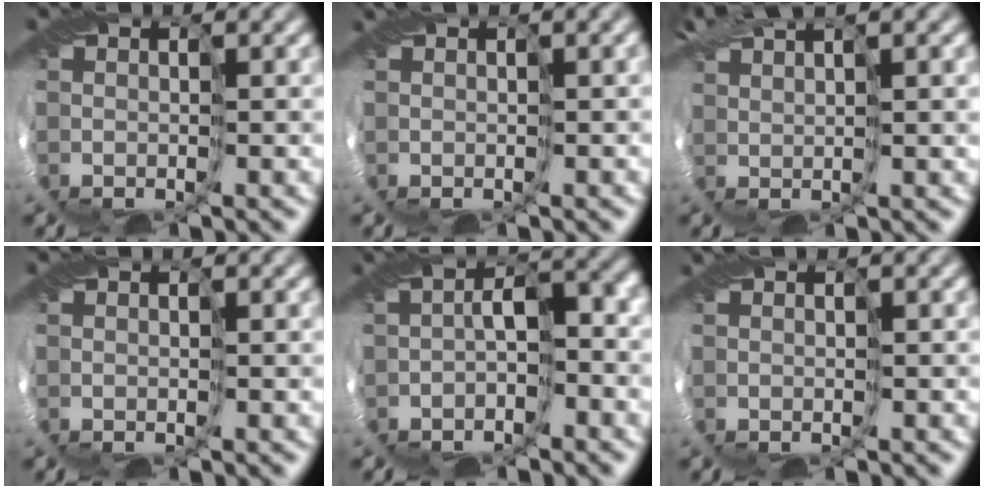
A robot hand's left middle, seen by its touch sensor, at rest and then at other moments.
{"total": 3.7, "force": [1.6, 1.0, 3.2], "torque": [-0.053, 0.012, 0.033]}
{"total": 7.3, "force": [4.6, 2.0, 5.3], "torque": [-0.104, 0.023, 0.086]}
{"total": 0.0}
{"total": 6.2, "force": [-0.7, 3.4, 5.1], "torque": [-0.068, 0.019, -0.009]}
{"total": 2.2, "force": [1.1, 0.7, 1.8], "torque": [-0.029, 0.008, 0.025]}